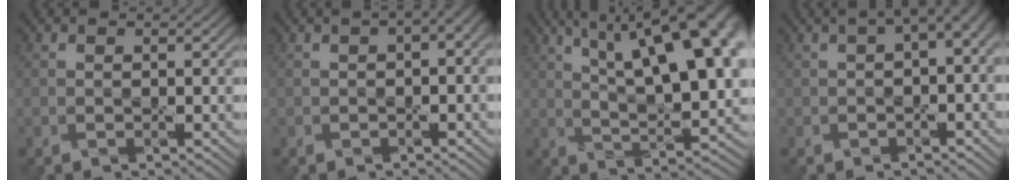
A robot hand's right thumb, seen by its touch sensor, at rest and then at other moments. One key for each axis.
{"total": 3.5, "fx": 0.8, "fy": 1.1, "fz": 3.2, "tx": -0.044, "ty": 0.008, "tz": 0.009}
{"total": 18.9, "fx": 7.5, "fy": 7.7, "fz": 15.5, "tx": -0.225, "ty": 0.054, "tz": 0.107}
{"total": 4.3, "fx": 1.1, "fy": 1.8, "fz": 3.7, "tx": -0.050, "ty": 0.007, "tz": 0.016}